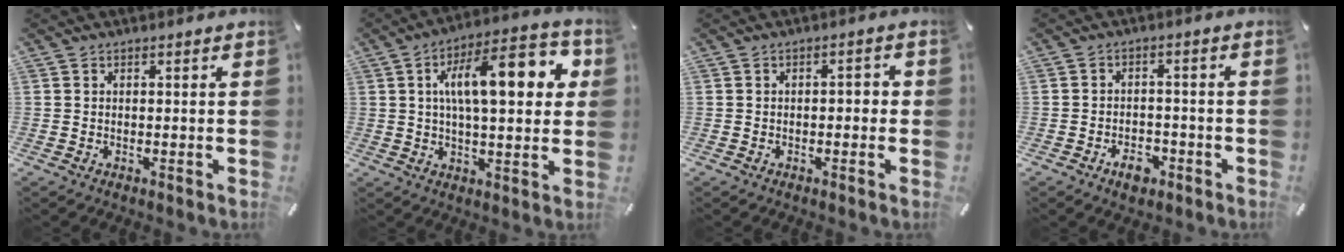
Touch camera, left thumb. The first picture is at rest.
{"total": 17.7, "force": [4.8, 6.9, 15.6], "torque": [-0.249, 0.001, 0.071]}
{"total": 2.1, "force": [-1.1, 1.0, 1.4], "torque": [-0.027, 0.011, -0.025]}
{"total": 4.7, "force": [-2.9, 2.9, 2.4], "torque": [-0.043, 0.012, -0.051]}